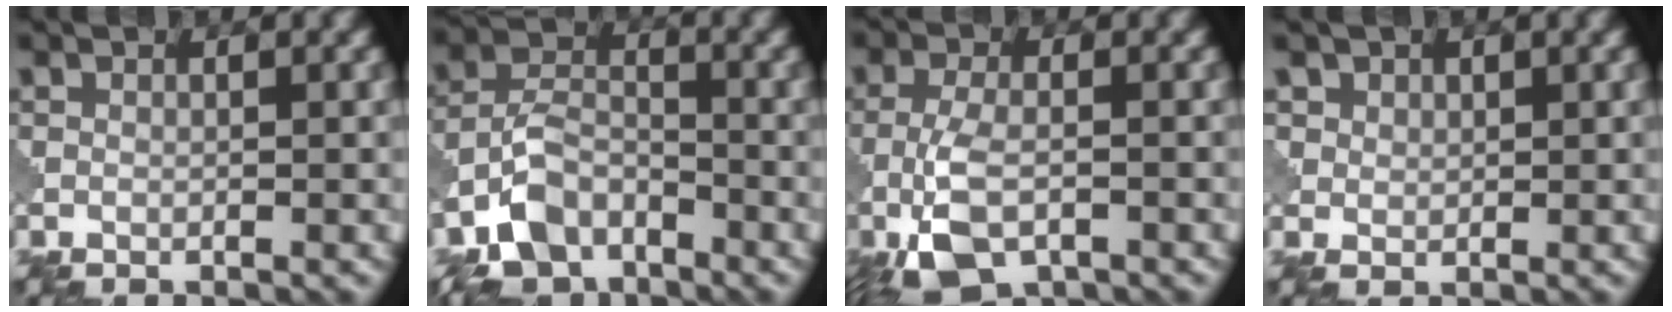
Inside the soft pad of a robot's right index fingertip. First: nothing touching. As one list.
[{"total": 7.0, "force": [-4.8, 3.7, 3.5], "torque": [-0.066, 0.004, -0.102]}, {"total": 5.9, "force": [-3.0, 2.4, 4.5], "torque": [-0.101, -0.004, -0.065]}, {"total": 2.8, "force": [1.5, 2.2, 0.9], "torque": [-0.031, -0.005, 0.039]}]